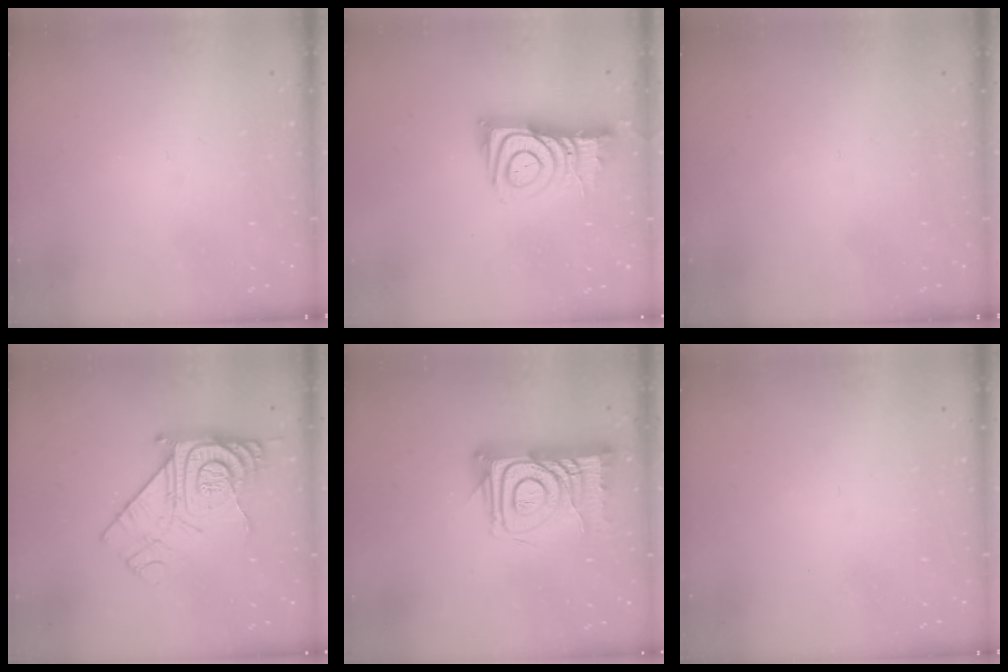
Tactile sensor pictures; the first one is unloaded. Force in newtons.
{"total": 11.8, "press": 11.8, "slide": 1.1}
{"total": 1.5, "press": 1.5, "slide": 0.1}
{"total": 14.8, "press": 14.7, "slide": 1.3}
{"total": 15.4, "press": 15.3, "slide": 1.4}
{"total": 0.0}